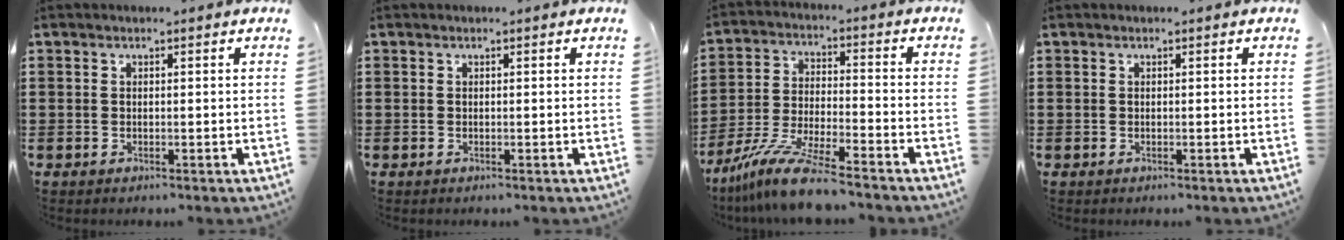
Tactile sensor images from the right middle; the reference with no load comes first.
{"total": 0.0}
{"total": 10.5, "force": [-8.9, 0.3, 5.6], "torque": [-0.116, 0.001, -0.176]}
{"total": 0.0}